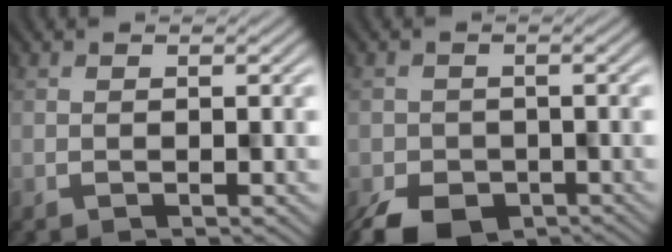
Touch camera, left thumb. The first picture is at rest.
{"total": 5.9, "force": [-3.9, 3.7, 2.6], "torque": [-0.050, -0.024, -0.056]}